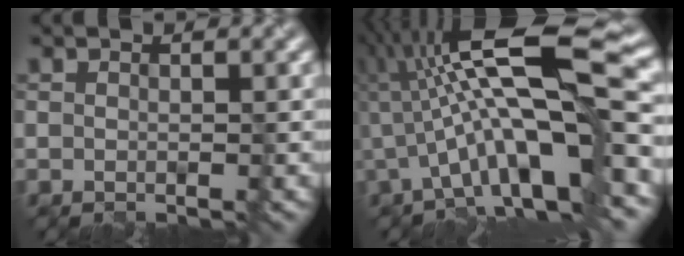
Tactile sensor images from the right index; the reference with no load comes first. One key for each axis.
{"total": 13.4, "fx": -0.2, "fy": 3.1, "fz": 13.0, "tx": -0.210, "ty": 0.031, "tz": -0.006}